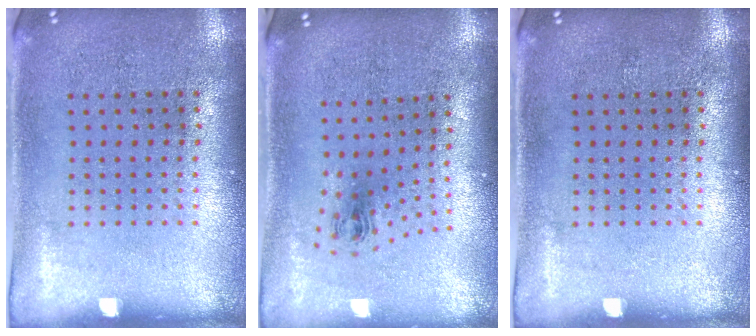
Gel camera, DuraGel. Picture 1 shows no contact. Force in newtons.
{"total": 1.0, "press": 0.5, "slide": 0.9}
{"total": 0.0}